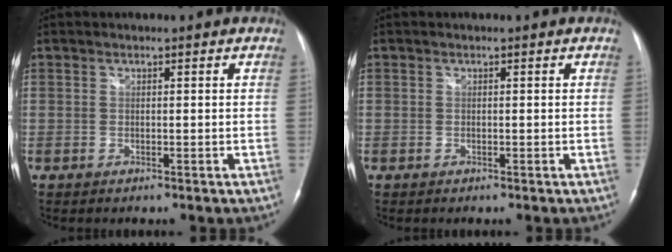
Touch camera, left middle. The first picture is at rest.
{"total": 0.0}